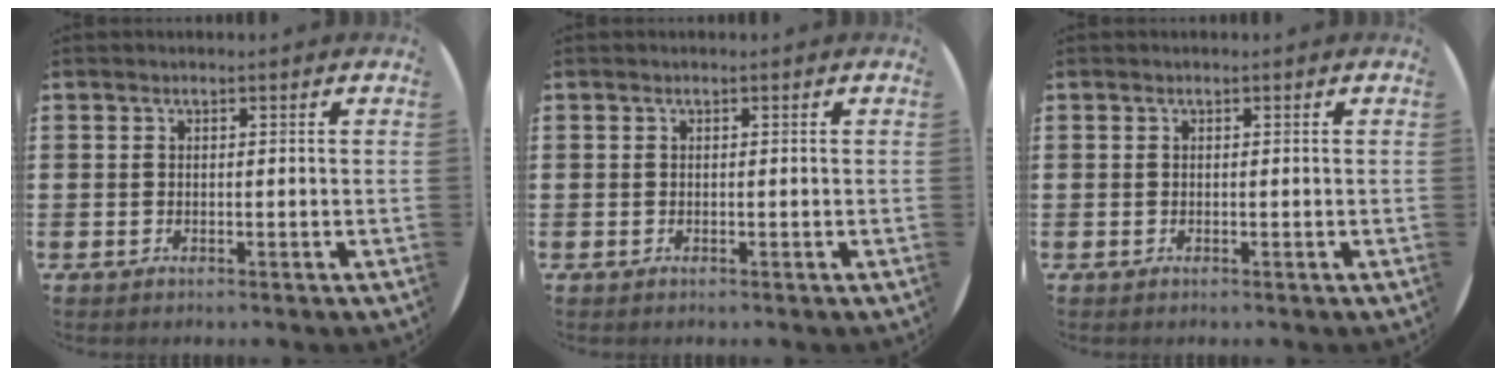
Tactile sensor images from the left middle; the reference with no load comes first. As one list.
[{"total": 0.0}, {"total": 0.0}]